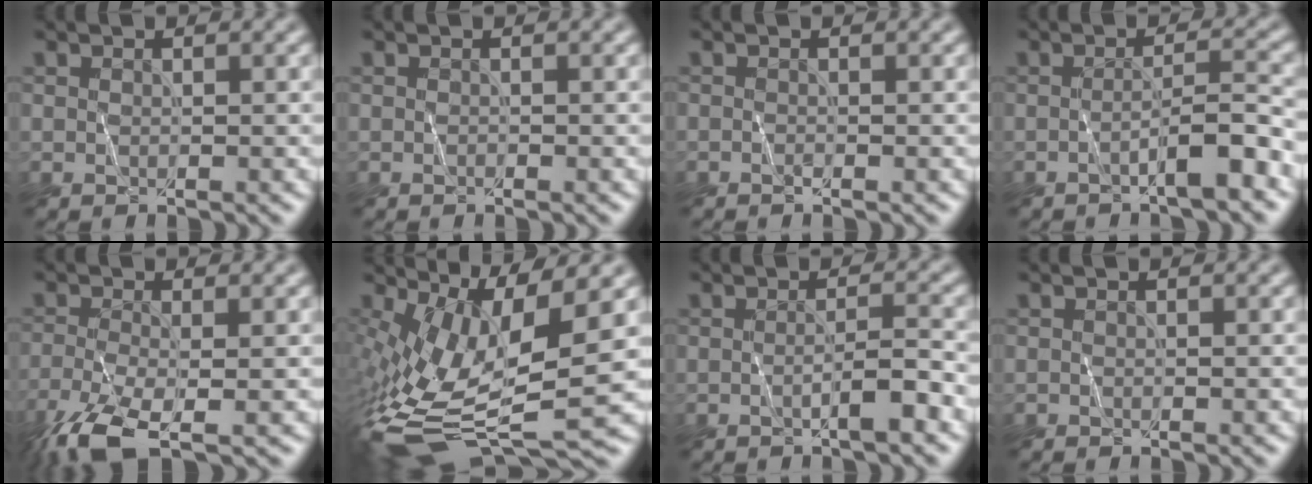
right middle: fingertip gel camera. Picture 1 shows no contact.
{"total": 0.0}
{"total": 0.0}
{"total": 3.1, "force": [-1.4, 0.4, 2.7], "torque": [-0.042, 0.012, -0.029]}
{"total": 6.3, "force": [-3.8, 2.0, 4.7], "torque": [-0.110, -0.018, -0.080]}
{"total": 13.4, "force": [-1.0, 4.7, 12.5], "torque": [-0.265, -0.015, -0.003]}
{"total": 2.1, "force": [-0.8, 0.2, 2.0], "torque": [-0.031, 0.002, -0.018]}
{"total": 0.0}